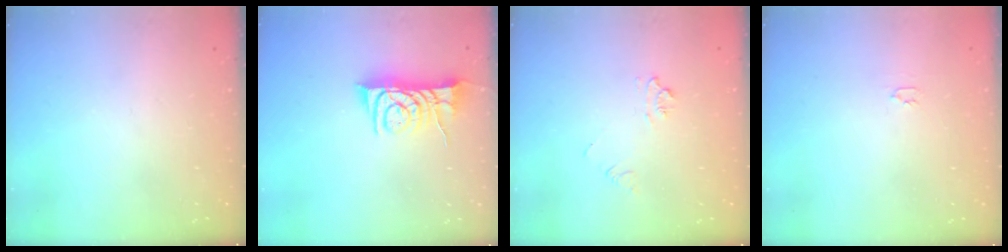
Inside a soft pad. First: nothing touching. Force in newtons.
{"total": 9.1, "press": 9.1, "slide": 0.5}
{"total": 5.0, "press": 4.9, "slide": 0.6}
{"total": 2.0, "press": 2.0, "slide": 0.3}